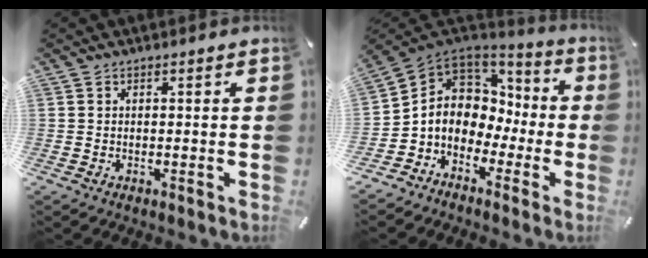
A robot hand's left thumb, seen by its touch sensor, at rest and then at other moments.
{"total": 8.8, "force": [-1.6, 8.1, 3.3], "torque": [-0.085, -0.010, -0.028]}